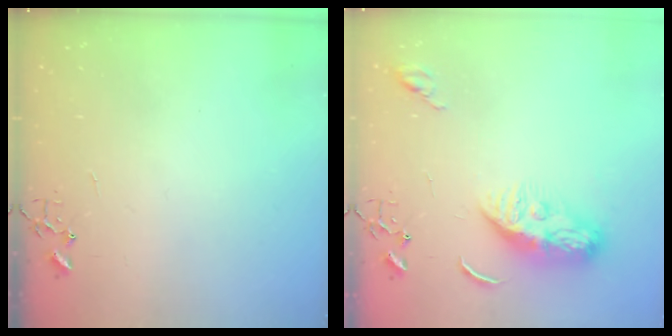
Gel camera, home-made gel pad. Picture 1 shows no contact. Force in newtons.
{"total": 10.3, "press": 10.2, "slide": 0.9}